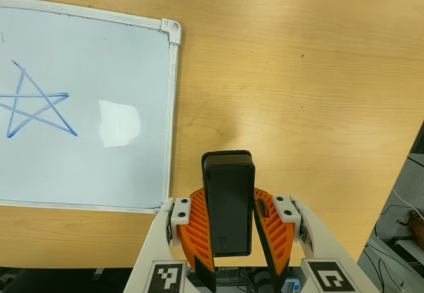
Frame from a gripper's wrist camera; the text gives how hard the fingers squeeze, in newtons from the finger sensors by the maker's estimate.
{"total": 9.1, "left": 7.7, "right": 10.5}